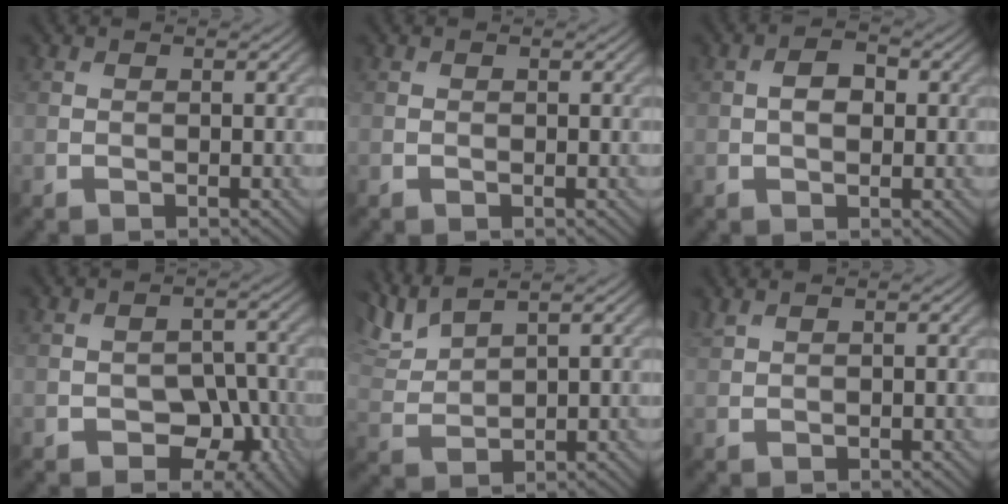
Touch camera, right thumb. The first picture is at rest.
{"total": 0.0}
{"total": 2.8, "force": [0.2, 1.7, 2.2], "torque": [-0.041, 0.002, 0.002]}
{"total": 5.9, "force": [-2.5, 4.0, 3.6], "torque": [-0.048, -0.006, -0.043]}
{"total": 5.1, "force": [4.1, 1.1, 2.9], "torque": [-0.082, 0.016, 0.091]}
{"total": 1.1, "force": [1.0, 0.1, 0.4], "torque": [-0.018, 0.006, 0.024]}